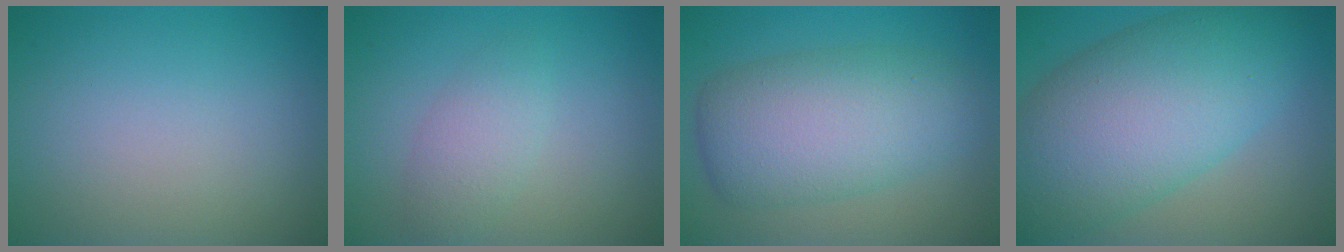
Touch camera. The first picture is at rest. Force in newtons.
{"total": 2.4, "press": 2.4, "slide": 0.1}
{"total": 7.9, "press": 7.9, "slide": 0.1}
{"total": 11.8, "press": 11.8, "slide": 0.6}